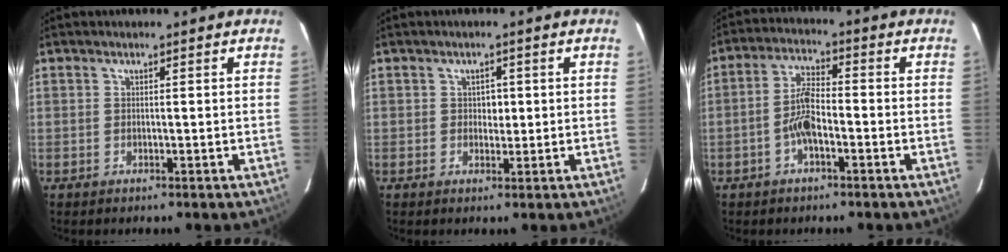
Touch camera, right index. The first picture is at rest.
{"total": 1.8, "force": [0.2, 1.4, 1.2], "torque": [-0.012, 0.002, 0.003]}
{"total": 5.9, "force": [-1.9, 1.8, 5.3], "torque": [-0.109, 0.013, -0.038]}